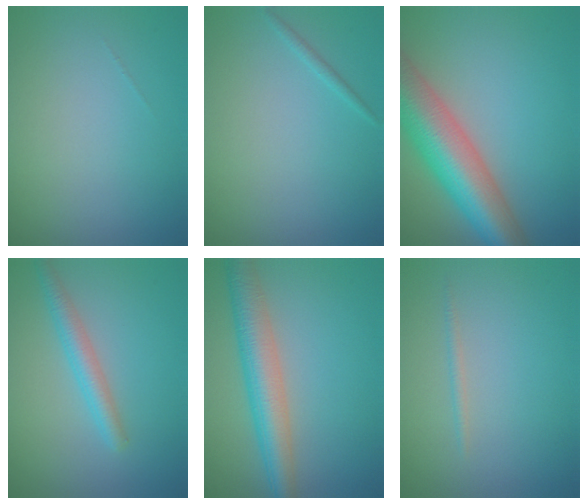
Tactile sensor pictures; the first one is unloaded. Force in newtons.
{"total": 0.6, "press": 0.6, "slide": 0.0}
{"total": 10.5, "press": 10.4, "slide": 0.6}
{"total": 2.5, "press": 2.5, "slide": 0.2}
{"total": 5.6, "press": 5.6, "slide": 0.1}
{"total": 0.7, "press": 0.7, "slide": 0.1}